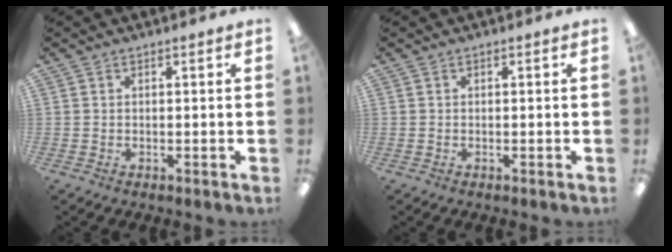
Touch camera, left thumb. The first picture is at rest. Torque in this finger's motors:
{"motor_torque": [0.00, 0.00, 0.00, 0.00, 0.00]}